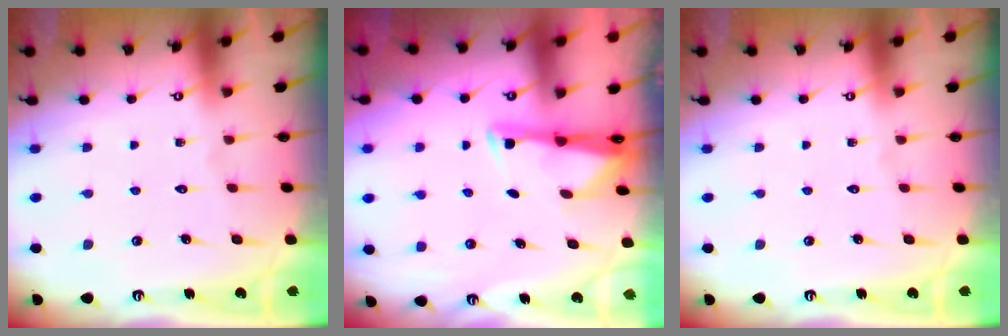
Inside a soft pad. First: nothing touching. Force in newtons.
{"total": 2.8, "press": 2.7, "slide": 0.4}
{"total": 0.0}